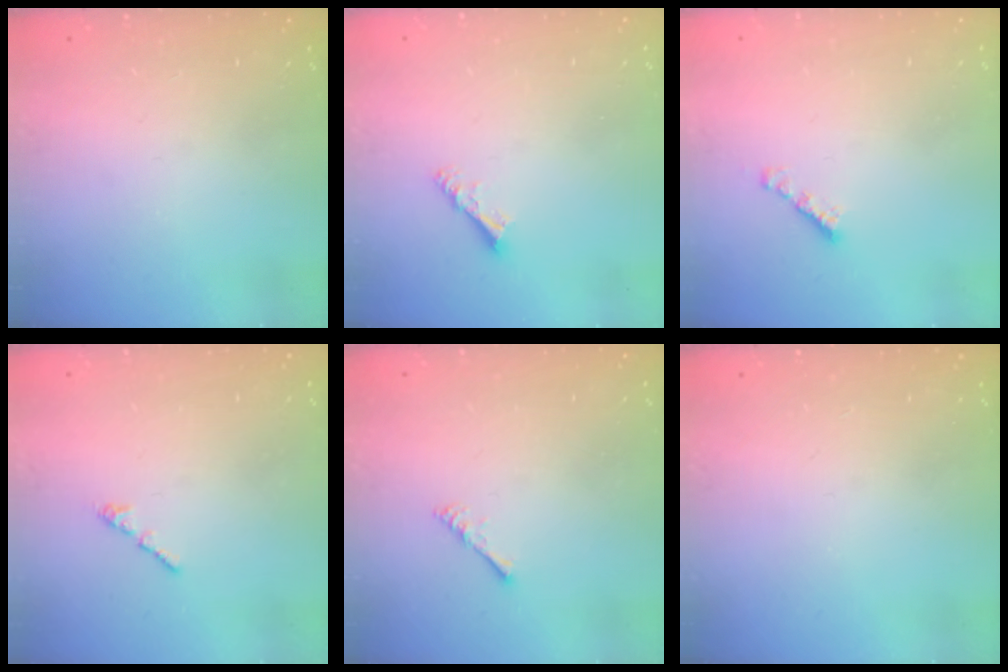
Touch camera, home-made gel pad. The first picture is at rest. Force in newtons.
{"total": 4.2, "press": 4.1, "slide": 0.5}
{"total": 2.4, "press": 2.4, "slide": 0.4}
{"total": 0.7, "press": 0.6, "slide": 0.4}
{"total": 1.7, "press": 1.6, "slide": 0.4}
{"total": 0.0}